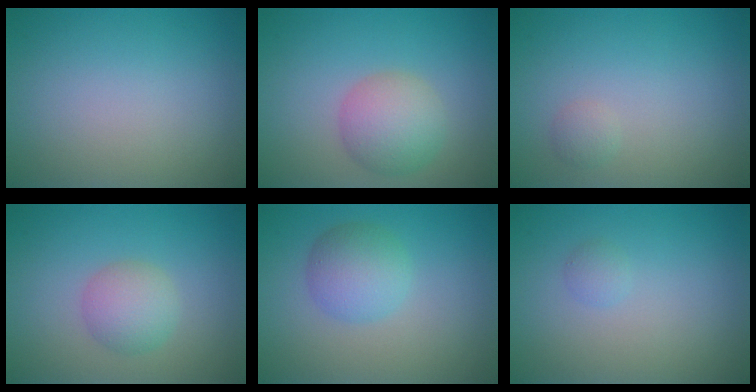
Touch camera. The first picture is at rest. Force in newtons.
{"total": 4.2, "press": 4.2, "slide": 0.2}
{"total": 0.8, "press": 0.8, "slide": 0.1}
{"total": 2.9, "press": 2.9, "slide": 0.1}
{"total": 3.5, "press": 3.5, "slide": 0.1}
{"total": 0.8, "press": 0.8, "slide": 0.1}